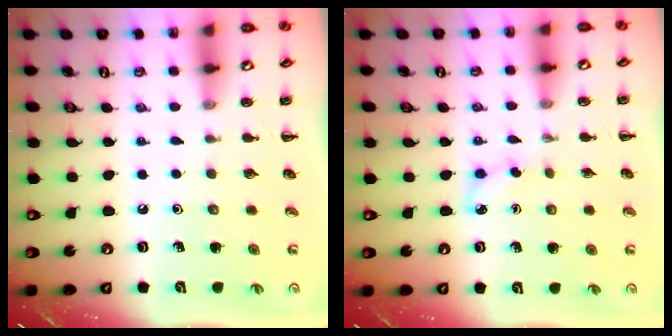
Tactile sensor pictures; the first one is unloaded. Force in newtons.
{"total": 3.2, "press": 3.0, "slide": 1.0}